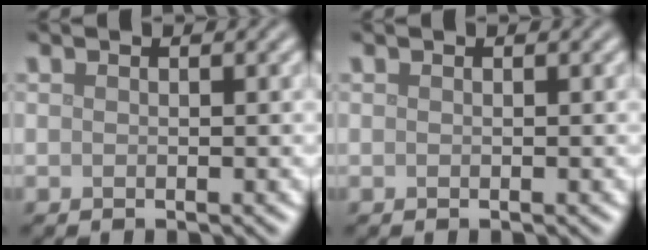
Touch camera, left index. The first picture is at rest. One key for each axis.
{"total": 0.0}